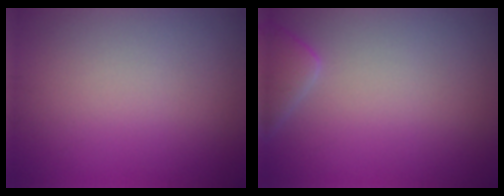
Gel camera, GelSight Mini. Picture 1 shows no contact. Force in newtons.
{"total": 2.4, "press": 2.4, "slide": 0.3}